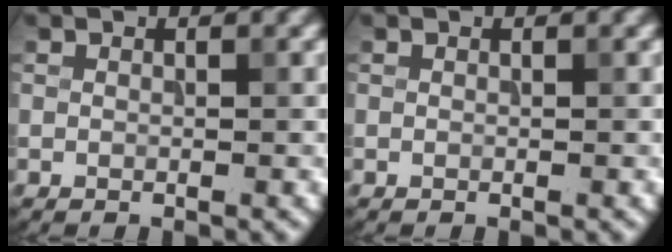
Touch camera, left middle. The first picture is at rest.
{"total": 0.0}